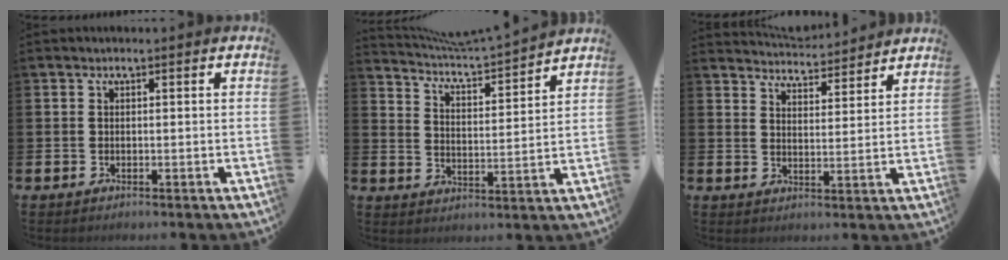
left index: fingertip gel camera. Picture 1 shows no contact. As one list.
[{"total": 5.7, "force": [5.6, -0.2, 0.5], "torque": [-0.038, -0.053, 0.096]}, {"total": 4.7, "force": [4.7, 0.1, -0.2], "torque": [-0.006, -0.040, 0.083]}]